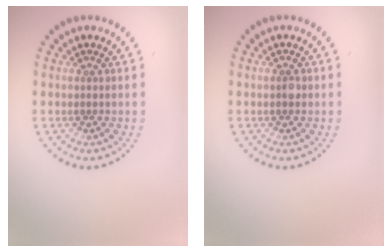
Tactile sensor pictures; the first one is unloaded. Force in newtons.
{"total": 0.9, "press": 0.9, "slide": 0.0}